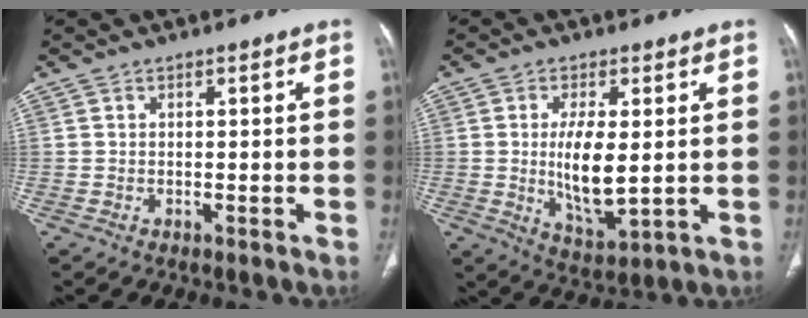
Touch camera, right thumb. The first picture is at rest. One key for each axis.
{"total": 9.0, "fx": 0.2, "fy": 3.5, "fz": 8.3, "tx": -0.145, "ty": -0.023, "tz": 0.015}